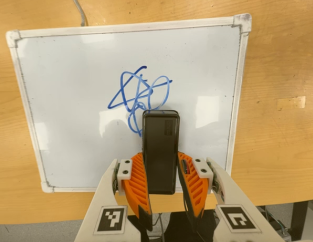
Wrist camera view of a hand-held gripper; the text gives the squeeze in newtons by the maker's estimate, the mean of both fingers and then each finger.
{"total": 5.9, "left": 3.8, "right": 8.0}